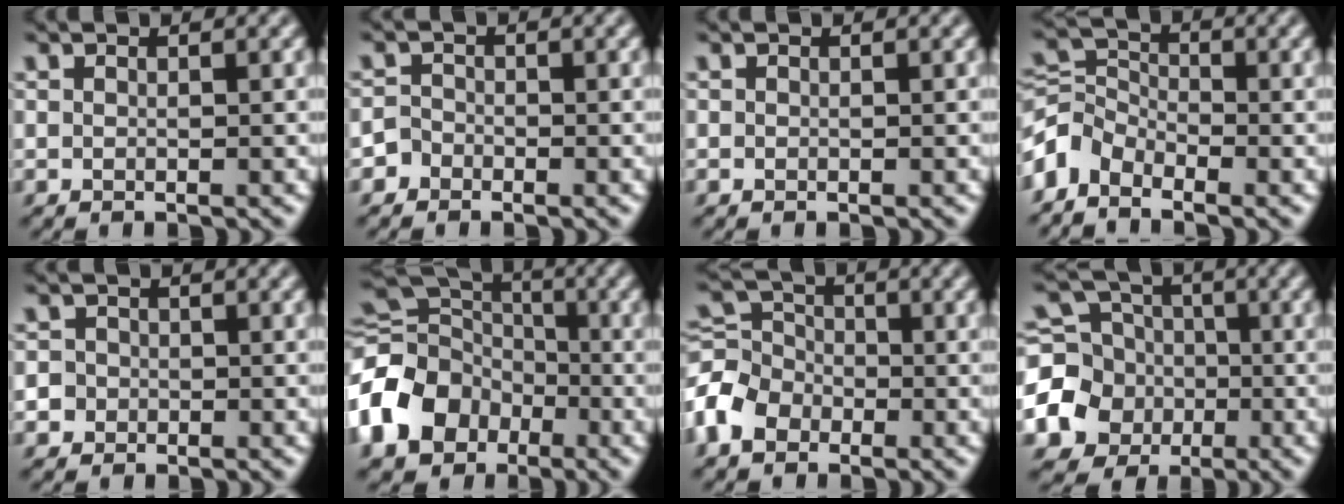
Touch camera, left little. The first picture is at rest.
{"total": 1.6, "force": [-1.1, 1.1, 0.1], "torque": [0.012, 0.005, -0.029]}
{"total": 0.0}
{"total": 3.9, "force": [-2.8, 2.3, 1.4], "torque": [-0.030, 0.005, -0.073]}
{"total": 3.2, "force": [-1.0, 3.0, 0.7], "torque": [0.007, 0.013, -0.038]}
{"total": 13.8, "force": [-5.0, 11.1, 6.6], "torque": [-0.163, -0.012, -0.116]}
{"total": 5.7, "force": [-2.7, 4.3, 2.5], "torque": [-0.059, 0.013, -0.079]}
{"total": 10.6, "force": [-2.7, 9.6, 3.7], "torque": [-0.097, -0.013, -0.071]}